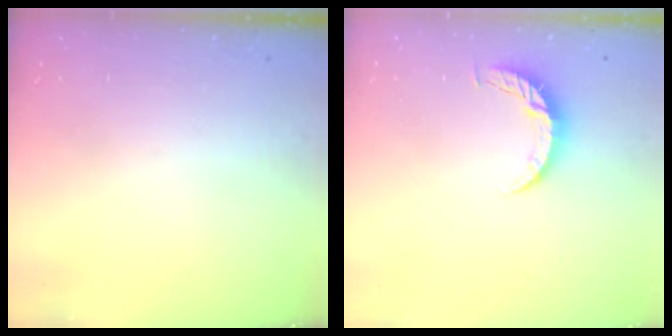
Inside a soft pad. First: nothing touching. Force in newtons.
{"total": 6.1, "press": 6.0, "slide": 0.6}